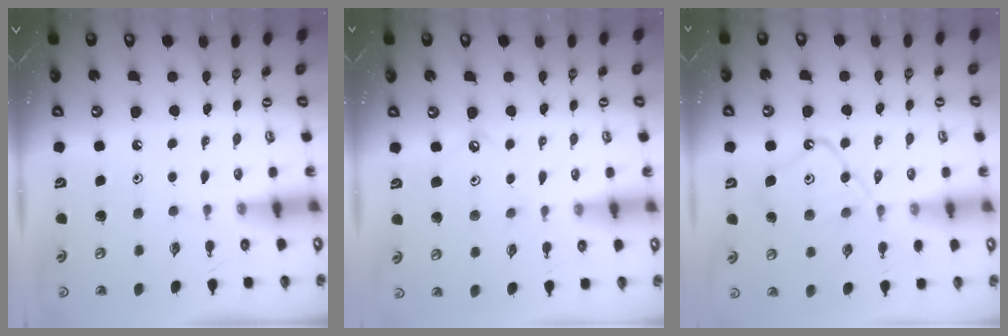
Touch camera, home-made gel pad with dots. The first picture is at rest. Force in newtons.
{"total": 5.4, "press": 5.4, "slide": 0.5}
{"total": 12.9, "press": 12.8, "slide": 1.1}